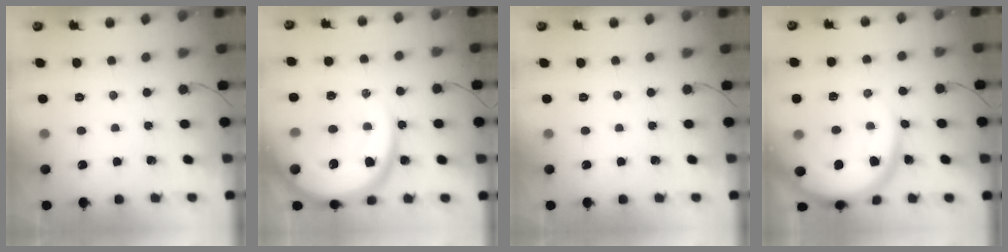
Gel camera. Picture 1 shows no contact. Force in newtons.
{"total": 20.9, "press": 20.8, "slide": 1.8}
{"total": 0.0}
{"total": 15.2, "press": 15.1, "slide": 1.8}